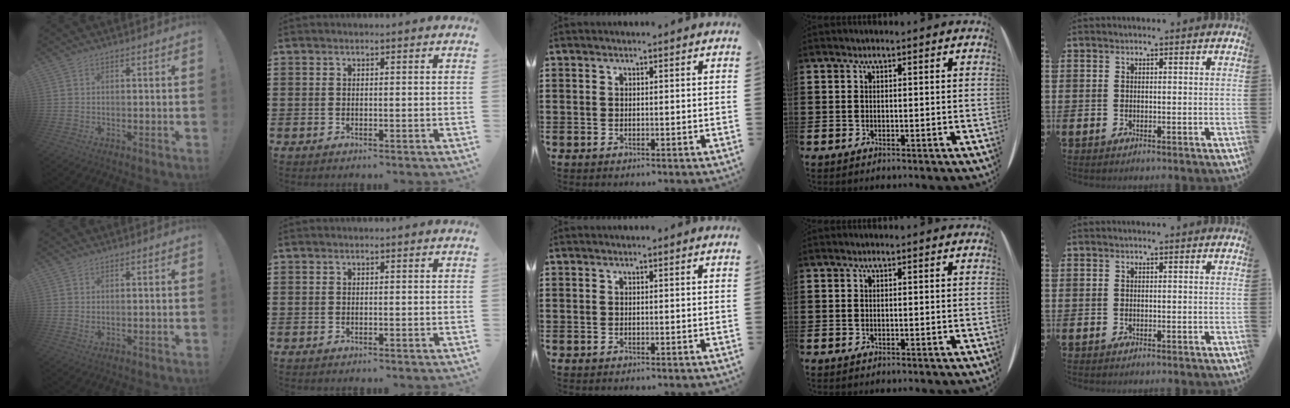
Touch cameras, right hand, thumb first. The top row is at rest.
{"thumb": {"total": 0.9, "force": [0.5, 0.3, 0.7], "torque": [-0.007, -0.002, 0.006]}}